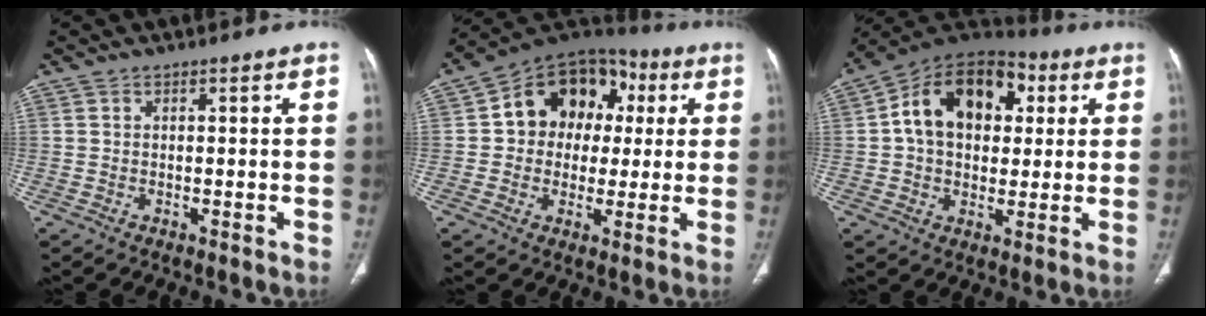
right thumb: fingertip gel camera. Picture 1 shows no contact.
{"total": 15.6, "force": [2.6, 12.6, 8.8], "torque": [-0.078, 0.027, 0.033]}
{"total": 17.7, "force": [3.9, 12.3, 12.1], "torque": [-0.161, 0.020, 0.055]}